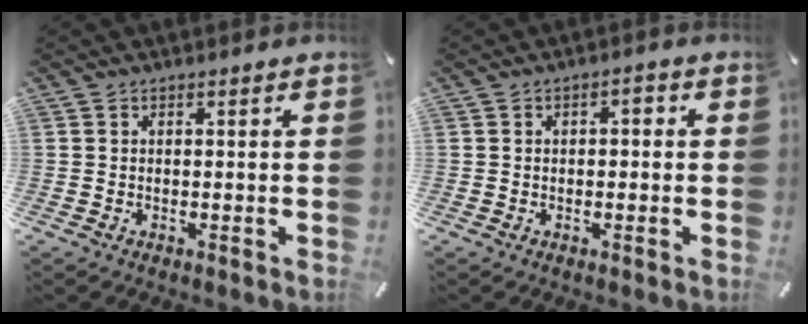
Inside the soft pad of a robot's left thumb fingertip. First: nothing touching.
{"total": 2.0, "force": [-0.2, 1.2, 1.6], "torque": [-0.023, 0.005, -0.009]}